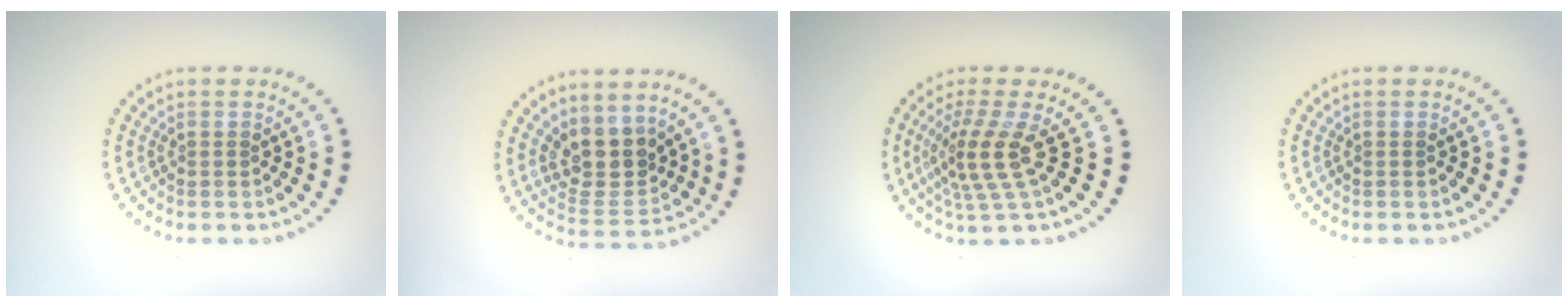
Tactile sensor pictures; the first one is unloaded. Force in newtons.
{"total": 4.1, "press": 3.6, "slide": 1.9}
{"total": 3.8, "press": 2.8, "slide": 2.6}
{"total": 0.0}